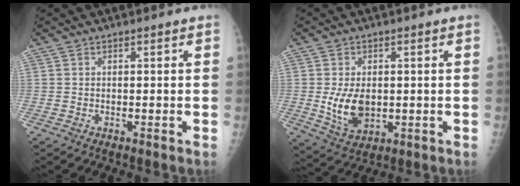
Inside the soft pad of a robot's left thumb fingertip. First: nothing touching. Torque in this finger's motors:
{"motor_torque": [-0.59, 0.90, 0.98, 0.07, 0.09]}